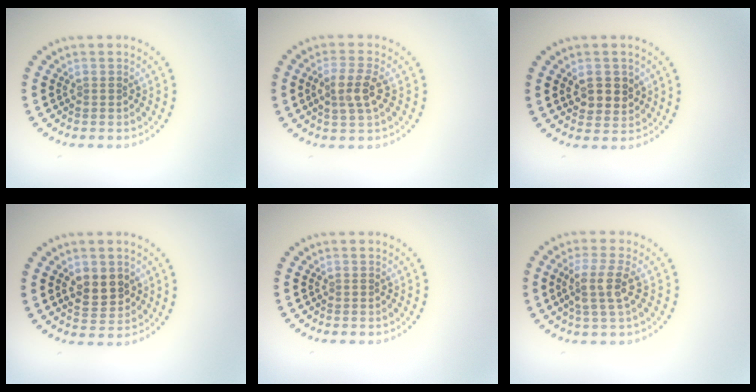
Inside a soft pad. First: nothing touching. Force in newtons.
{"total": 2.8, "press": 2.6, "slide": 1.1}
{"total": 2.8, "press": 2.7, "slide": 0.8}
{"total": 3.1, "press": 3.0, "slide": 0.5}
{"total": 0.0}
{"total": 3.0, "press": 2.4, "slide": 1.8}